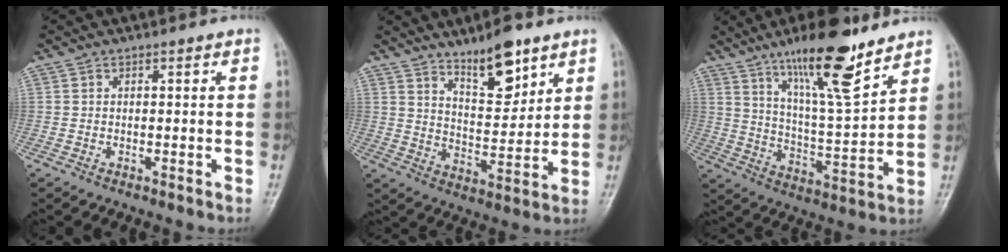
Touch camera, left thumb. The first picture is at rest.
{"total": 10.4, "force": [7.2, 3.7, 6.6], "torque": [-0.083, -0.057, 0.126]}
{"total": 16.4, "force": [11.3, 3.3, 11.3], "torque": [-0.173, -0.068, 0.199]}